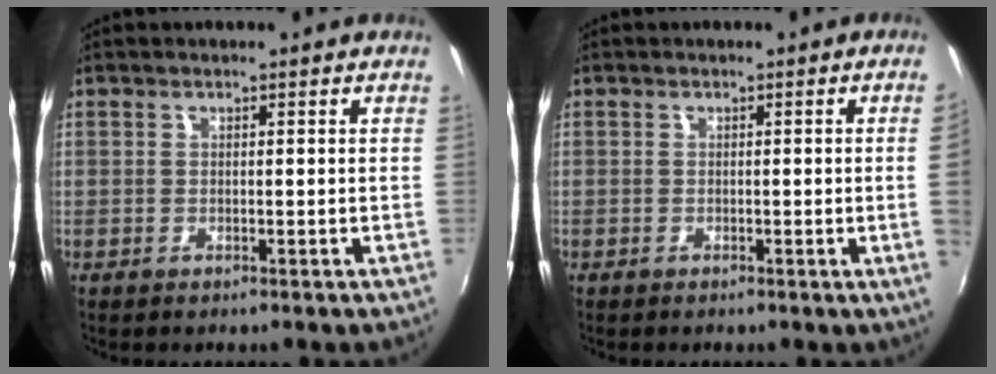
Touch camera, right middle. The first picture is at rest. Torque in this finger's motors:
{"motor_torque": [0.78, -0.17, -1.05, -0.21]}